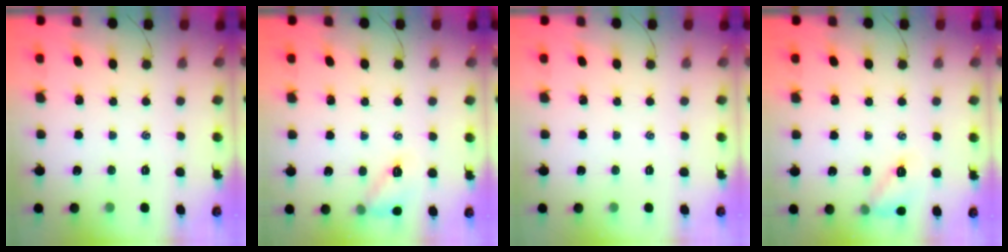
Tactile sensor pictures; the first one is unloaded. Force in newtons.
{"total": 10.0, "press": 9.8, "slide": 1.7}
{"total": 0.0}
{"total": 10.0, "press": 9.8, "slide": 1.7}